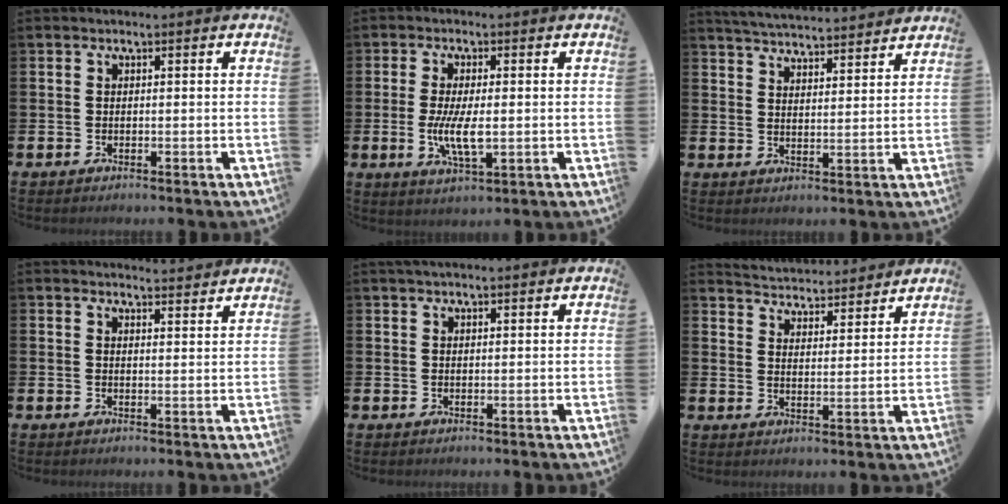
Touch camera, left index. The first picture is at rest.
{"total": 5.8, "force": [-0.3, 2.1, 5.4], "torque": [-0.103, 0.002, -0.007]}
{"total": 5.0, "force": [5.0, 0.1, 0.2], "torque": [-0.027, -0.031, 0.089]}
{"total": 3.1, "force": [3.0, -0.2, -0.2], "torque": [0.006, -0.025, 0.054]}
{"total": 1.5, "force": [1.4, 0.2, 0.6], "torque": [-0.005, -0.001, 0.024]}
{"total": 4.7, "force": [4.6, 0.6, -0.2], "torque": [-0.014, -0.041, 0.079]}